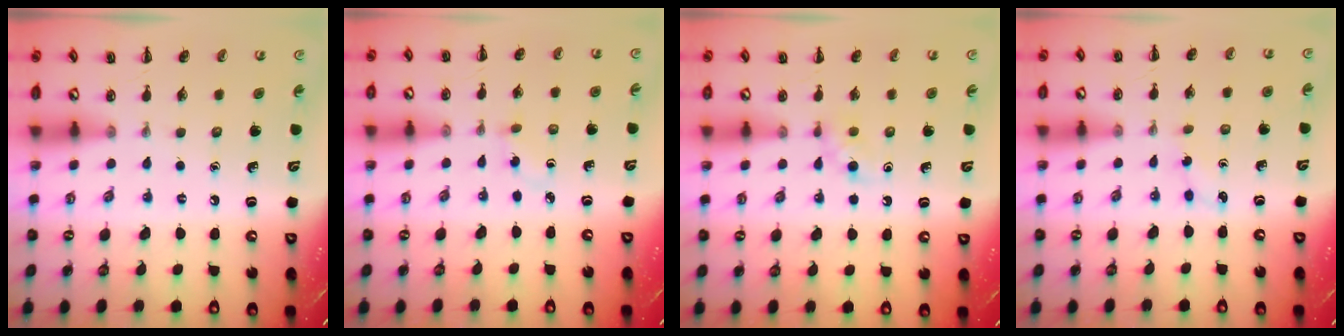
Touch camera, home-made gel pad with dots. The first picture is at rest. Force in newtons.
{"total": 2.4, "press": 2.2, "slide": 0.9}
{"total": 3.0, "press": 2.7, "slide": 1.2}
{"total": 2.6, "press": 2.5, "slide": 0.8}